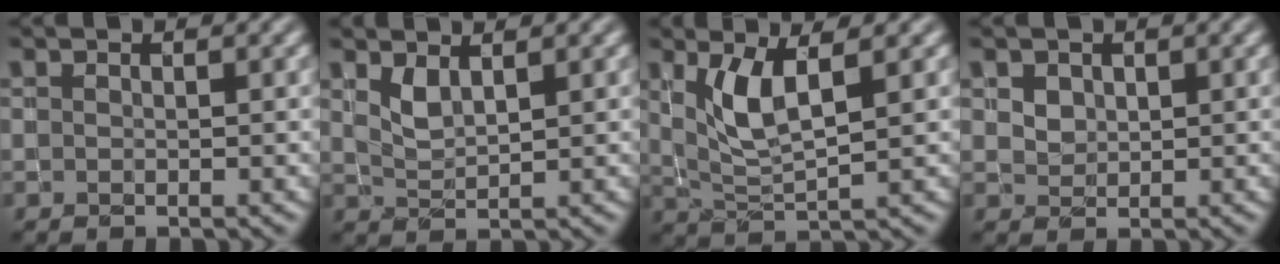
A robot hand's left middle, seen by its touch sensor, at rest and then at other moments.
{"total": 1.5, "force": [0.9, 0.5, 1.1], "torque": [-0.027, -0.009, 0.024]}
{"total": 3.9, "force": [1.3, 1.1, 3.6], "torque": [-0.081, -0.007, 0.031]}
{"total": 1.1, "force": [0.5, 1.0, 0.4], "torque": [-0.012, -0.002, 0.010]}